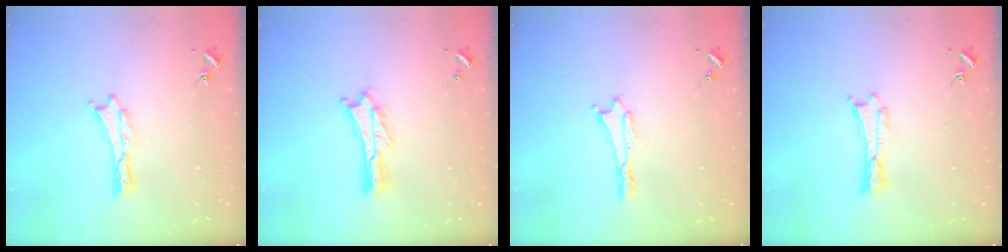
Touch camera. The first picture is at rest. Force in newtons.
{"total": 1.3, "press": 1.3, "slide": 0.3}
{"total": 0.0}
{"total": 0.0}